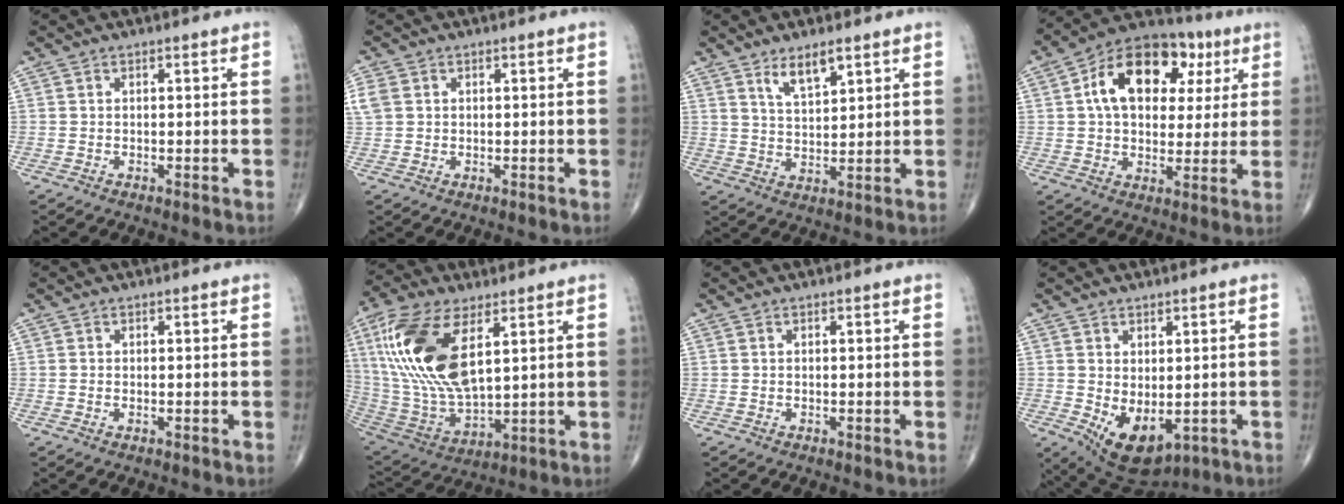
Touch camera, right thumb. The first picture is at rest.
{"total": 3.7, "force": [0.8, 3.0, 1.9], "torque": [-0.054, 0.012, 0.022]}
{"total": 5.9, "force": [3.8, 2.0, 3.9], "torque": [-0.060, -0.029, 0.072]}
{"total": 18.0, "force": [5.4, 11.6, 12.7], "torque": [-0.165, 0.010, 0.078]}
{"total": 0.0}
{"total": 21.7, "force": [7.1, 10.1, 17.8], "torque": [-0.375, -0.027, 0.138]}
{"total": 0.0}
{"total": 8.8, "force": [-1.5, 5.2, 7.0], "torque": [-0.098, -0.005, 0.004]}